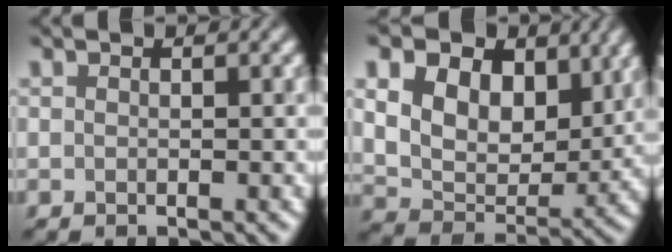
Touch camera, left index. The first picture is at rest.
{"total": 11.8, "force": [4.9, 8.0, 7.2], "torque": [-0.146, 0.009, 0.089]}